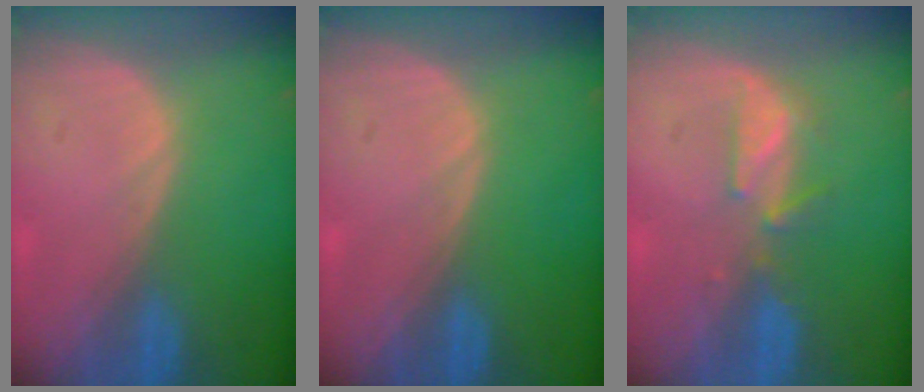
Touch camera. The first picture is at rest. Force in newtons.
{"total": 0.0}
{"total": 3.6, "press": 3.5, "slide": 0.5}